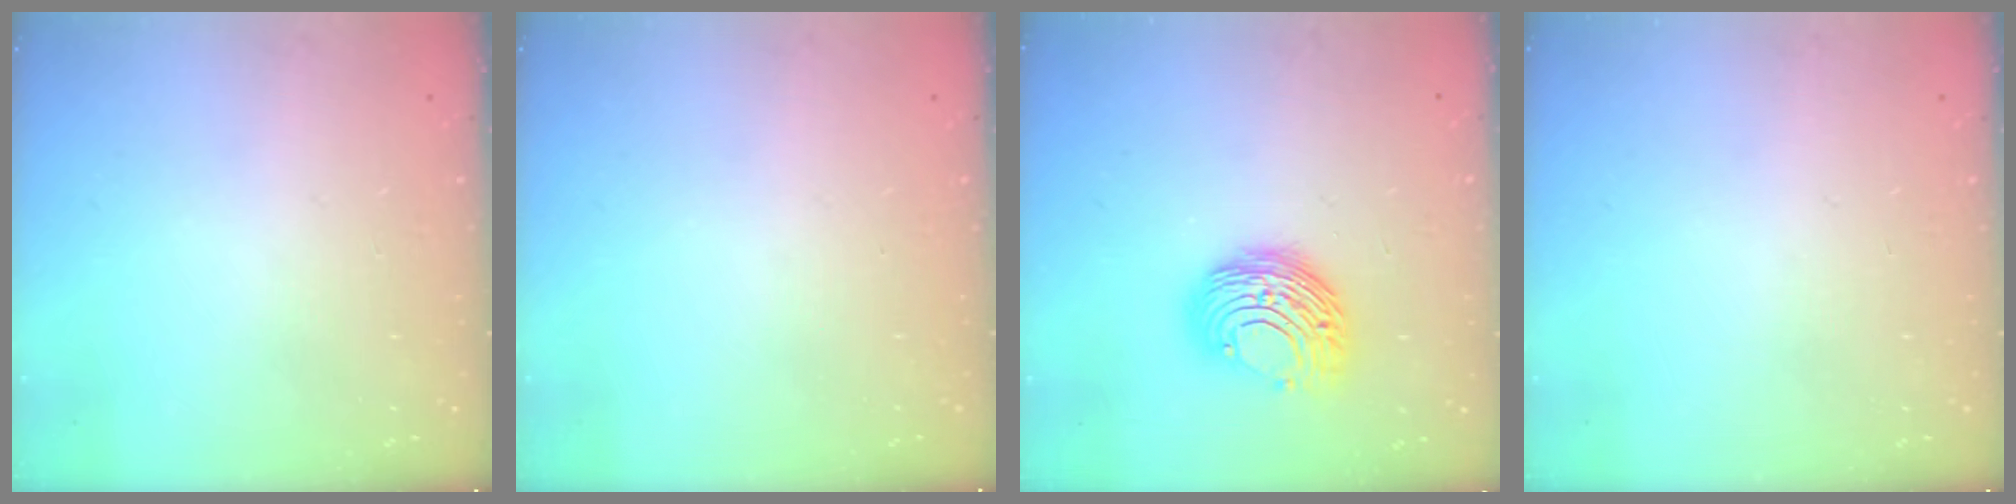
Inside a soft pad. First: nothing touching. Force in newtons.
{"total": 0.0}
{"total": 11.0, "press": 11.0, "slide": 0.4}
{"total": 0.0}